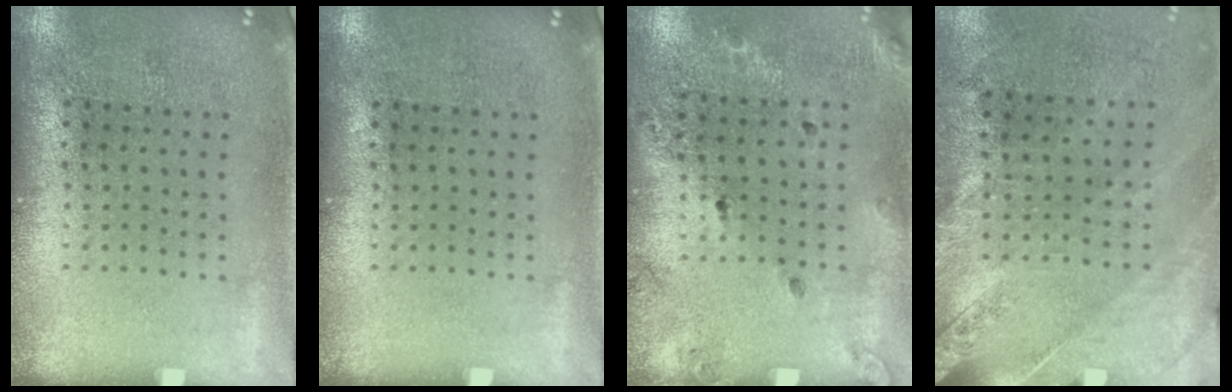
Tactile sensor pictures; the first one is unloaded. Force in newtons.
{"total": 0.0}
{"total": 1.3, "press": 1.2, "slide": 0.6}
{"total": 2.5, "press": 2.2, "slide": 1.2}